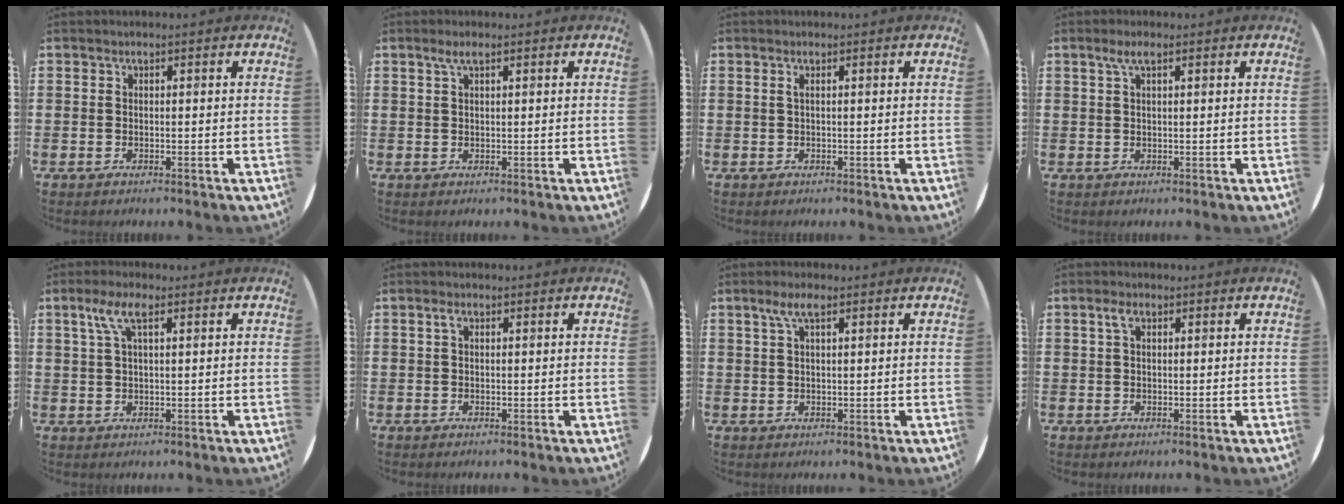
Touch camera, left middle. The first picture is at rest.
{"total": 1.6, "force": [0.9, 0.3, 1.3], "torque": [-0.027, 0.005, 0.015]}
{"total": 0.5, "force": [0.1, -0.1, 0.5], "torque": [-0.007, -0.001, 0.002]}
{"total": 2.1, "force": [1.1, 0.5, 1.7], "torque": [-0.034, 0.006, 0.018]}
{"total": 4.2, "force": [2.1, 1.2, 3.4], "torque": [-0.073, 0.010, 0.034]}
{"total": 0.9, "force": [0.4, 0.4, 0.7], "torque": [-0.017, 0.004, 0.006]}
{"total": 3.0, "force": [1.7, 0.8, 2.4], "torque": [-0.050, 0.009, 0.027]}
{"total": 1.9, "force": [0.8, 0.9, 1.4], "torque": [-0.031, 0.007, 0.013]}